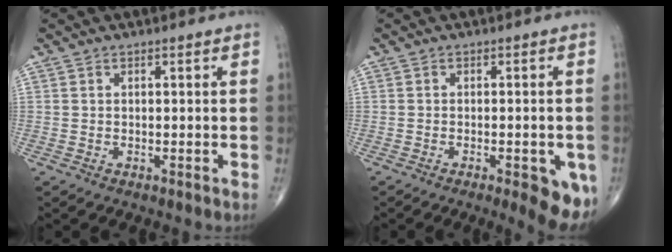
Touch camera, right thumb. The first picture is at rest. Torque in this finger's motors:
{"motor_torque": [-0.44, 0.55, -0.09, -0.24, 0.00]}